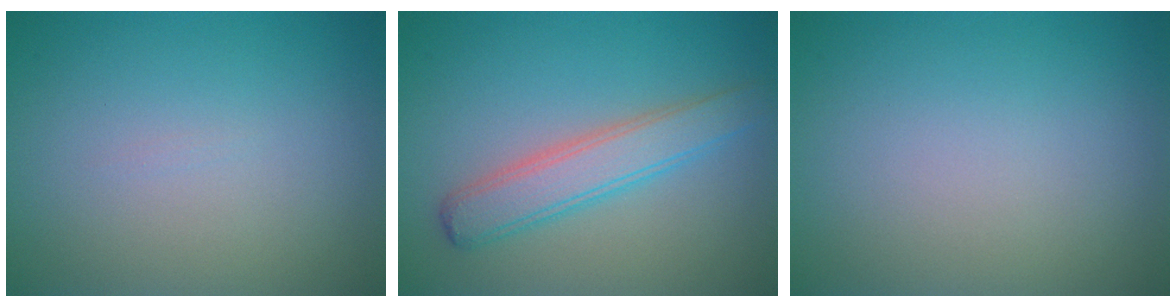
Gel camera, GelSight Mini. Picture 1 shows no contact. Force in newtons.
{"total": 3.8, "press": 3.8, "slide": 0.1}
{"total": 0.0}